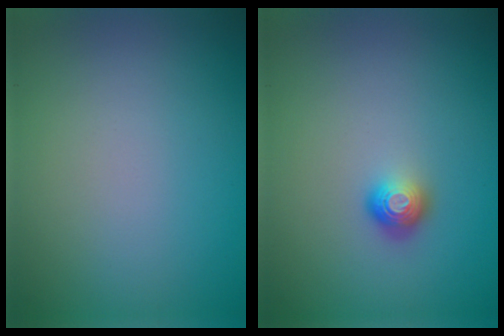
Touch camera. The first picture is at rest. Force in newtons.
{"total": 1.7, "press": 1.3, "slide": 1.2}